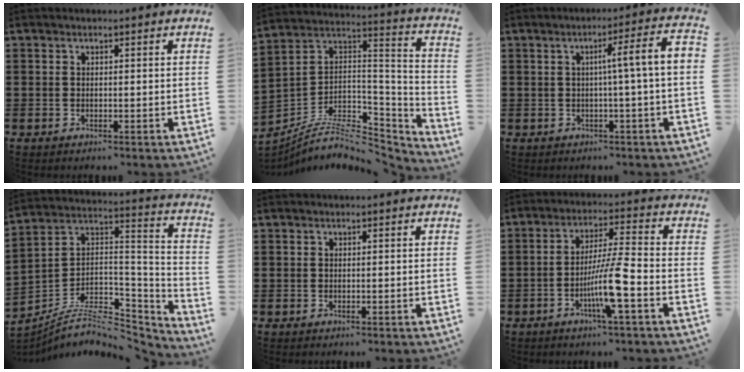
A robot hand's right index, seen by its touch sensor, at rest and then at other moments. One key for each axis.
{"total": 8.0, "fx": -6.3, "fy": 3.2, "fz": 3.7, "tx": -0.063, "ty": 0.008, "tz": -0.119}
{"total": 6.4, "fx": -0.1, "fy": -0.4, "fz": 6.4, "tx": -0.108, "ty": -0.008, "tz": -0.008}
{"total": 7.4, "fx": -5.9, "fy": 3.1, "fz": 3.3, "tx": -0.066, "ty": 0.002, "tz": -0.115}
{"total": 0.0}
{"total": 8.5, "fx": -3.5, "fy": 0.1, "fz": 7.8, "tx": -0.157, "ty": -0.011, "tz": -0.070}